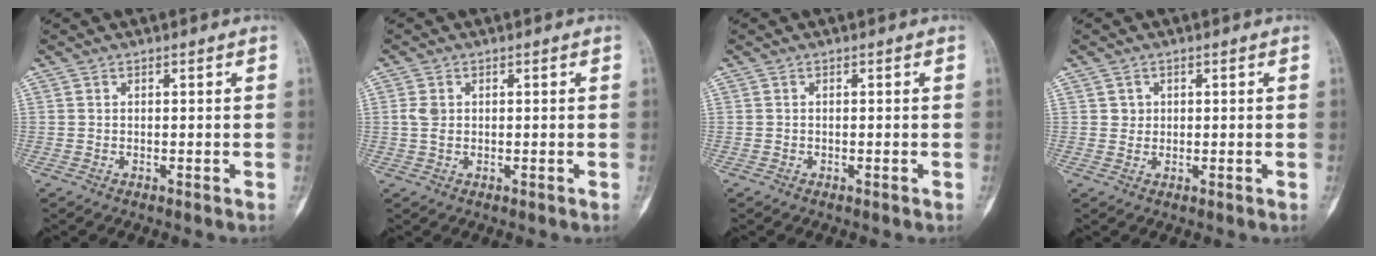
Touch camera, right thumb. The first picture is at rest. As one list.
[{"total": 2.4, "force": [0.4, 1.7, 1.6], "torque": [-0.031, 0.001, 0.009]}, {"total": 0.0}, {"total": 1.6, "force": [0.4, 1.5, 0.3], "torque": [0.006, 0.001, 0.005]}]